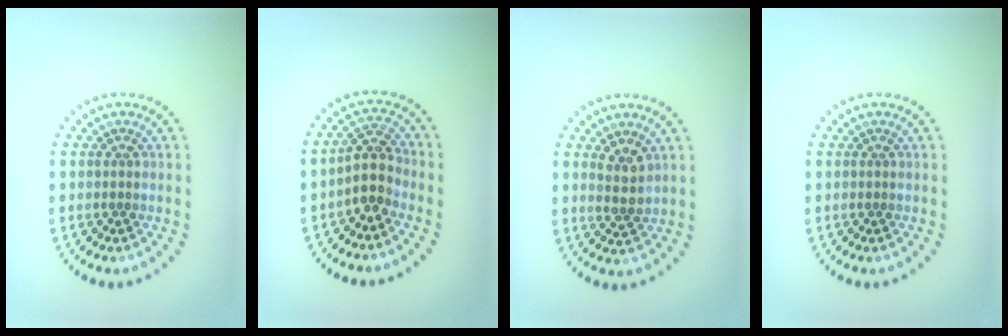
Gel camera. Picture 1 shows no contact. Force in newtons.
{"total": 2.7, "press": 2.3, "slide": 1.5}
{"total": 1.8, "press": 1.7, "slide": 0.5}
{"total": 0.0}